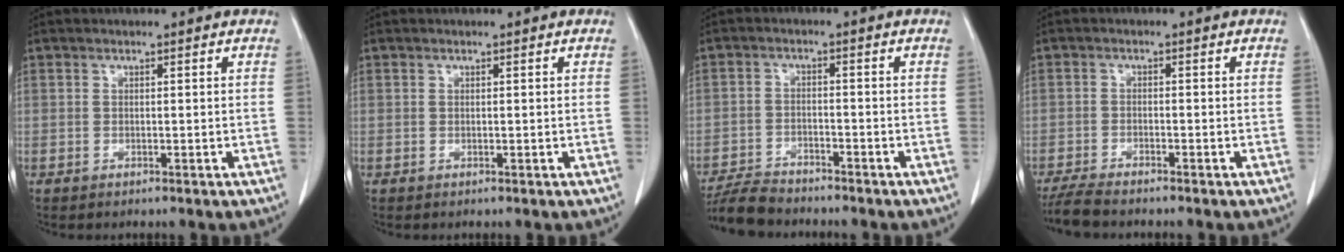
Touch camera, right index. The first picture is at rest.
{"total": 0.0}
{"total": 6.4, "force": [-6.1, 1.2, 1.7], "torque": [-0.031, -0.019, -0.109]}
{"total": 4.7, "force": [-4.3, 0.4, 2.0], "torque": [-0.035, -0.015, -0.077]}